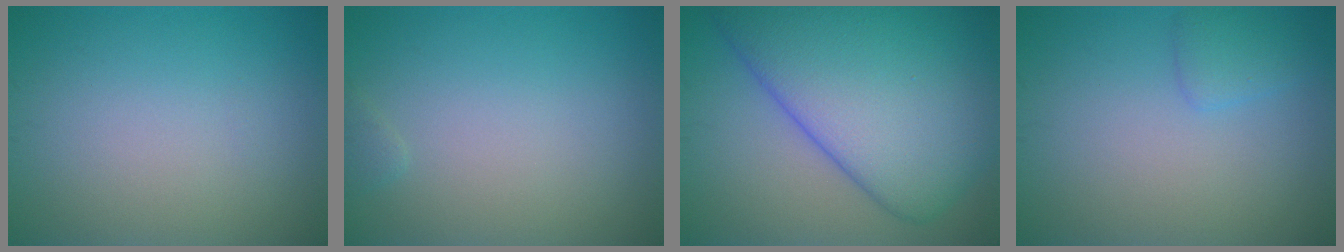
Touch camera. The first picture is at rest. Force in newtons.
{"total": 0.6, "press": 0.6, "slide": 0.1}
{"total": 14.2, "press": 14.2, "slide": 0.4}
{"total": 1.6, "press": 1.6, "slide": 0.1}